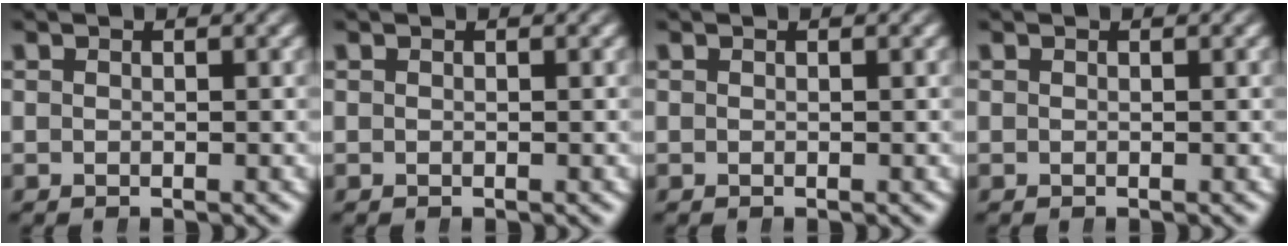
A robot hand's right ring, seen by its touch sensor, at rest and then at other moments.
{"total": 0.0}
{"total": 0.0}
{"total": 0.0}